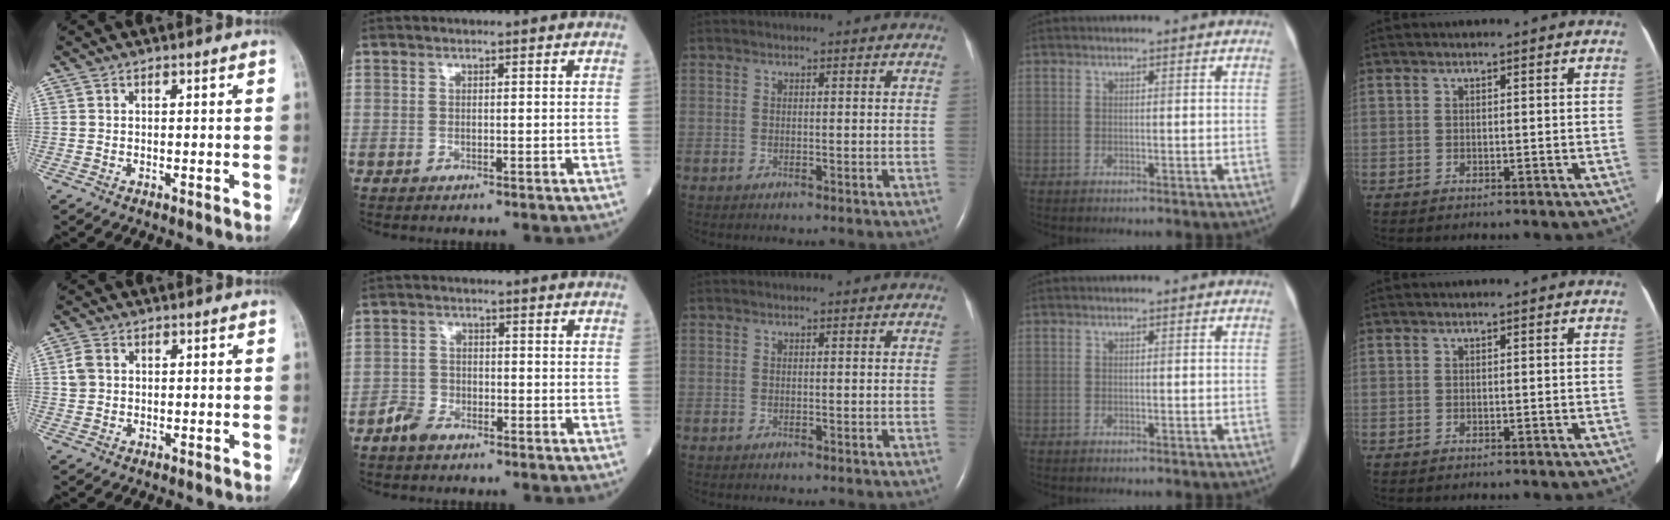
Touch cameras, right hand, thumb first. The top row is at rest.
{"thumb": {"total": 2.9, "force": [0.5, 2.3, 1.6], "torque": [-0.031, 0.006, 0.008]}, "index": {"total": 3.1, "force": [-2.3, 1.6, 1.1], "torque": [-0.022, 0.005, -0.043]}}